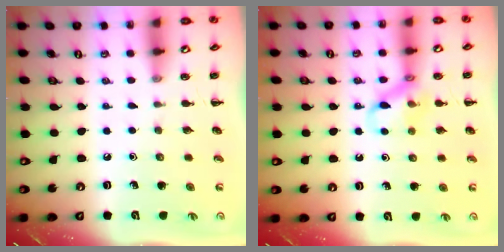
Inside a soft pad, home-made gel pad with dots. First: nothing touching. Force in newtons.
{"total": 11.0, "press": 10.9, "slide": 1.3}